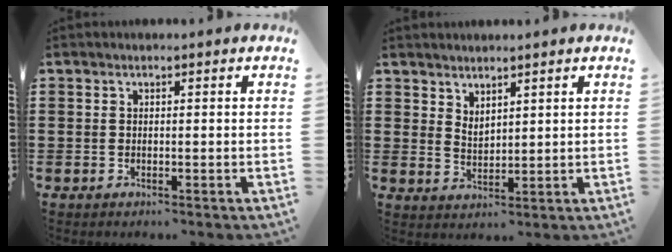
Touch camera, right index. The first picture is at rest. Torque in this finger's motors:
{"motor_torque": [-0.67, 0.93, 0.03, 0.00]}